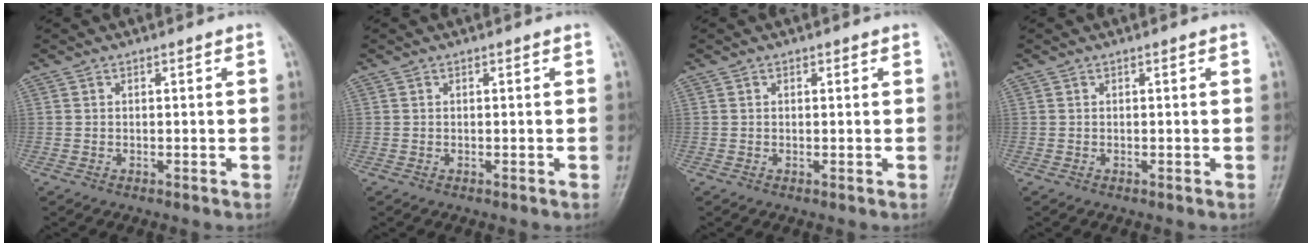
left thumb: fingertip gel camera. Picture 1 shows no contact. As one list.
[{"total": 0.0}, {"total": 0.6, "force": [0.2, 0.4, 0.3], "torque": [0.000, -0.001, 0.002]}, {"total": 0.0}]